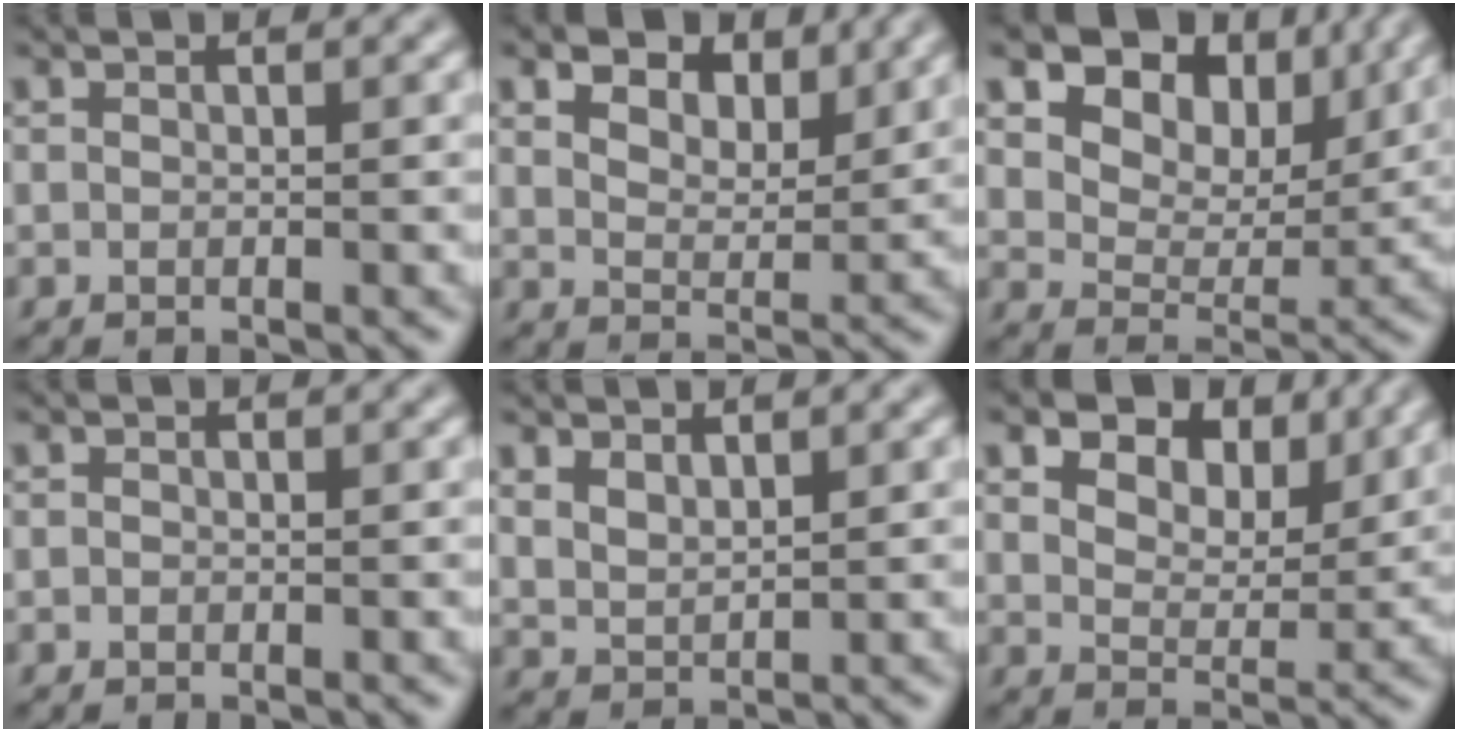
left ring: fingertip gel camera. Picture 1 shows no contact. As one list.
[{"total": 6.8, "force": [4.5, 3.5, 3.8], "torque": [-0.067, 0.009, 0.056]}, {"total": 10.0, "force": [5.5, 6.1, 5.6], "torque": [-0.104, 0.006, 0.082]}, {"total": 0.0}, {"total": 2.3, "force": [1.5, 1.1, 1.2], "torque": [-0.030, -0.005, 0.035]}, {"total": 9.0, "force": [5.5, 4.9, 5.2], "torque": [-0.083, 0.009, 0.075]}]